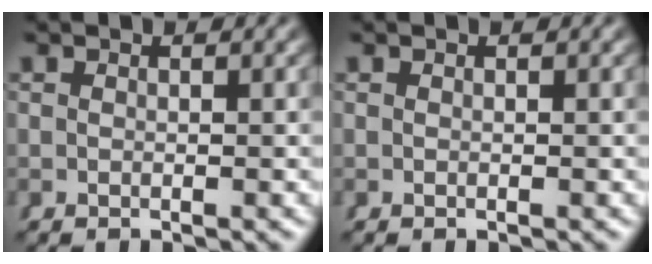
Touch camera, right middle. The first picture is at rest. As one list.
[{"total": 0.0}]